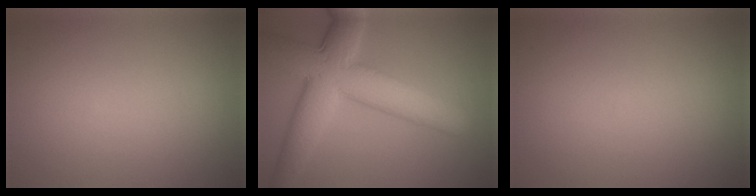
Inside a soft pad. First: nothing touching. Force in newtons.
{"total": 9.1, "press": 9.1, "slide": 0.3}
{"total": 0.0}